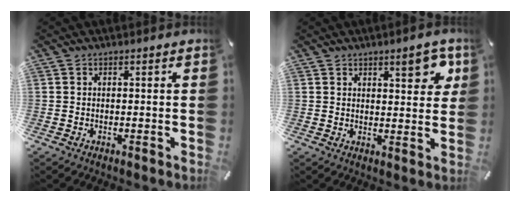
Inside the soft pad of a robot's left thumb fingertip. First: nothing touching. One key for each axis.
{"total": 6.6, "fx": 4.0, "fy": 2.9, "fz": 4.4, "tx": -0.046, "ty": -0.021, "tz": 0.062}